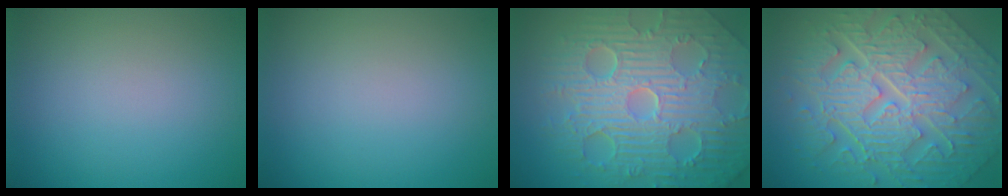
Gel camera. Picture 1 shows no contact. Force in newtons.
{"total": 0.0}
{"total": 11.6, "press": 7.5, "slide": 8.9}
{"total": 11.1, "press": 7.6, "slide": 8.1}